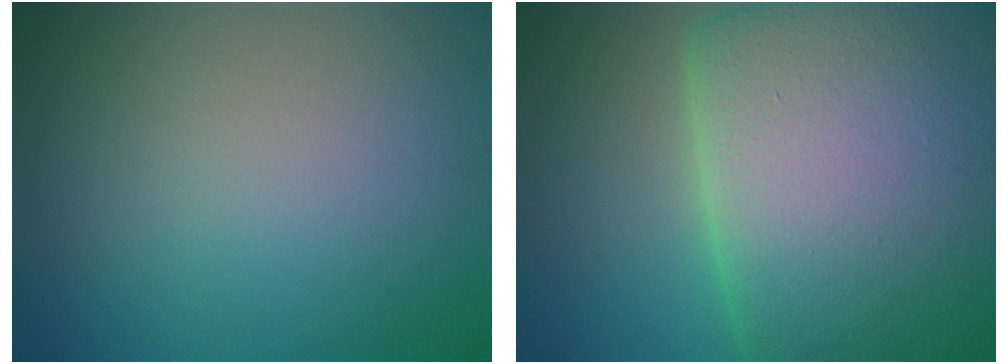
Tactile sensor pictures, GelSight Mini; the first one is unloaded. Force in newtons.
{"total": 21.4, "press": 21.4, "slide": 0.8}